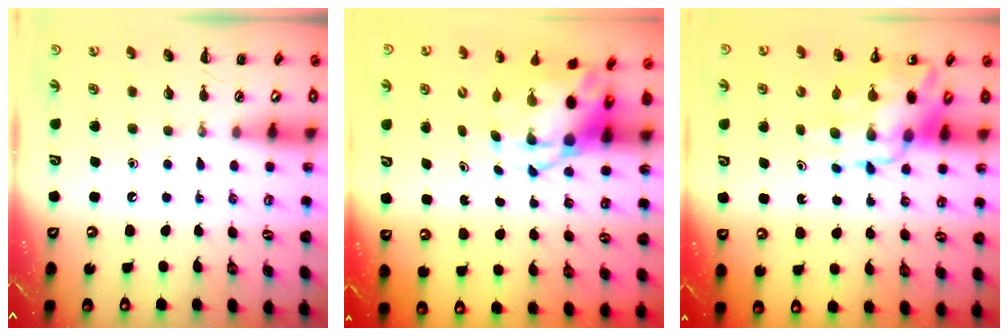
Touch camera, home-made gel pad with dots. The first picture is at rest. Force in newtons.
{"total": 6.5, "press": 6.3, "slide": 1.5}
{"total": 12.2, "press": 11.7, "slide": 3.3}